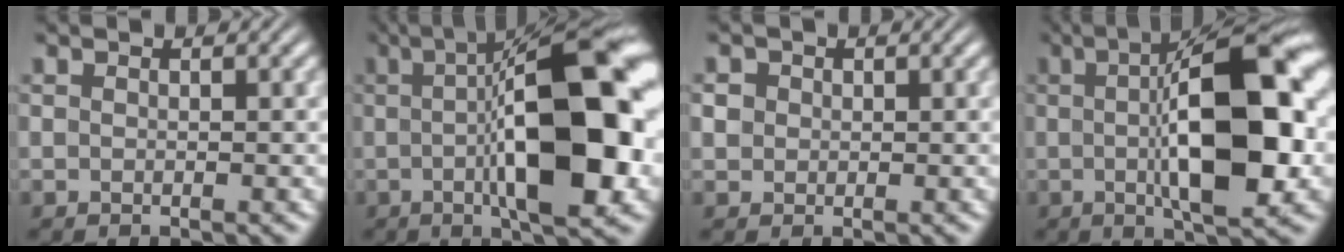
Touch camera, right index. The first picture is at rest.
{"total": 15.3, "force": [0.7, 4.5, 14.6], "torque": [-0.202, 0.006, 0.012]}
{"total": 1.7, "force": [0.2, 1.6, 0.6], "torque": [-0.022, -0.006, 0.007]}
{"total": 13.7, "force": [1.0, 4.3, 13.0], "torque": [-0.185, 0.003, 0.014]}